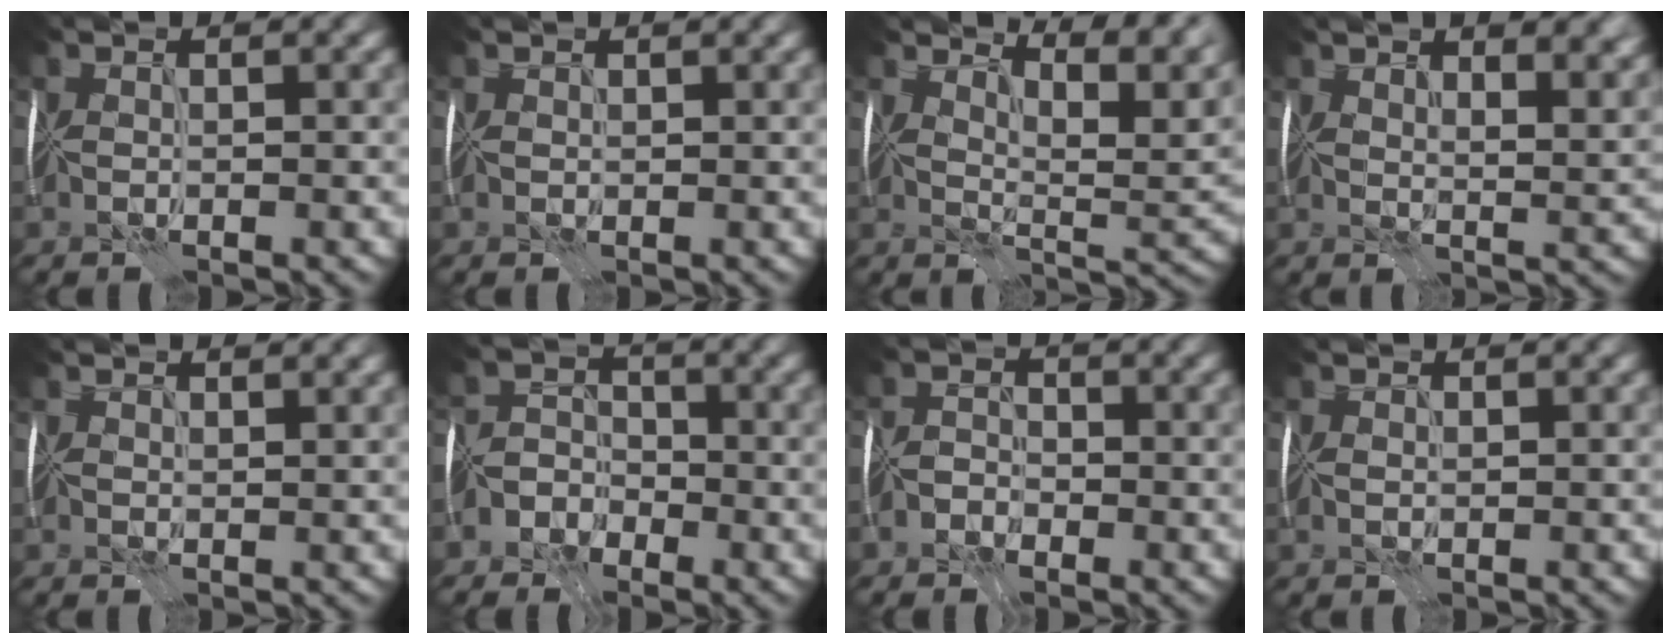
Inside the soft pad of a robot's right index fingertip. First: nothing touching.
{"total": 0.5, "force": [0.4, 0.4, 0.1], "torque": [-0.005, 0.004, 0.003]}
{"total": 7.9, "force": [6.3, 1.7, 4.4], "torque": [-0.060, 0.007, 0.089]}
{"total": 9.1, "force": [5.7, 3.7, 6.0], "torque": [-0.065, 0.029, 0.062]}
{"total": 2.2, "force": [1.9, 0.9, 0.8], "torque": [-0.010, 0.011, 0.019]}
{"total": 3.7, "force": [-3.1, 2.0, 0.3], "torque": [0.021, 0.004, -0.063]}
{"total": 1.9, "force": [-1.9, 0.3, -0.1], "torque": [0.010, 0.004, -0.038]}
{"total": 0.8, "force": [0.6, 0.6, 0.3], "torque": [-0.007, 0.004, 0.007]}